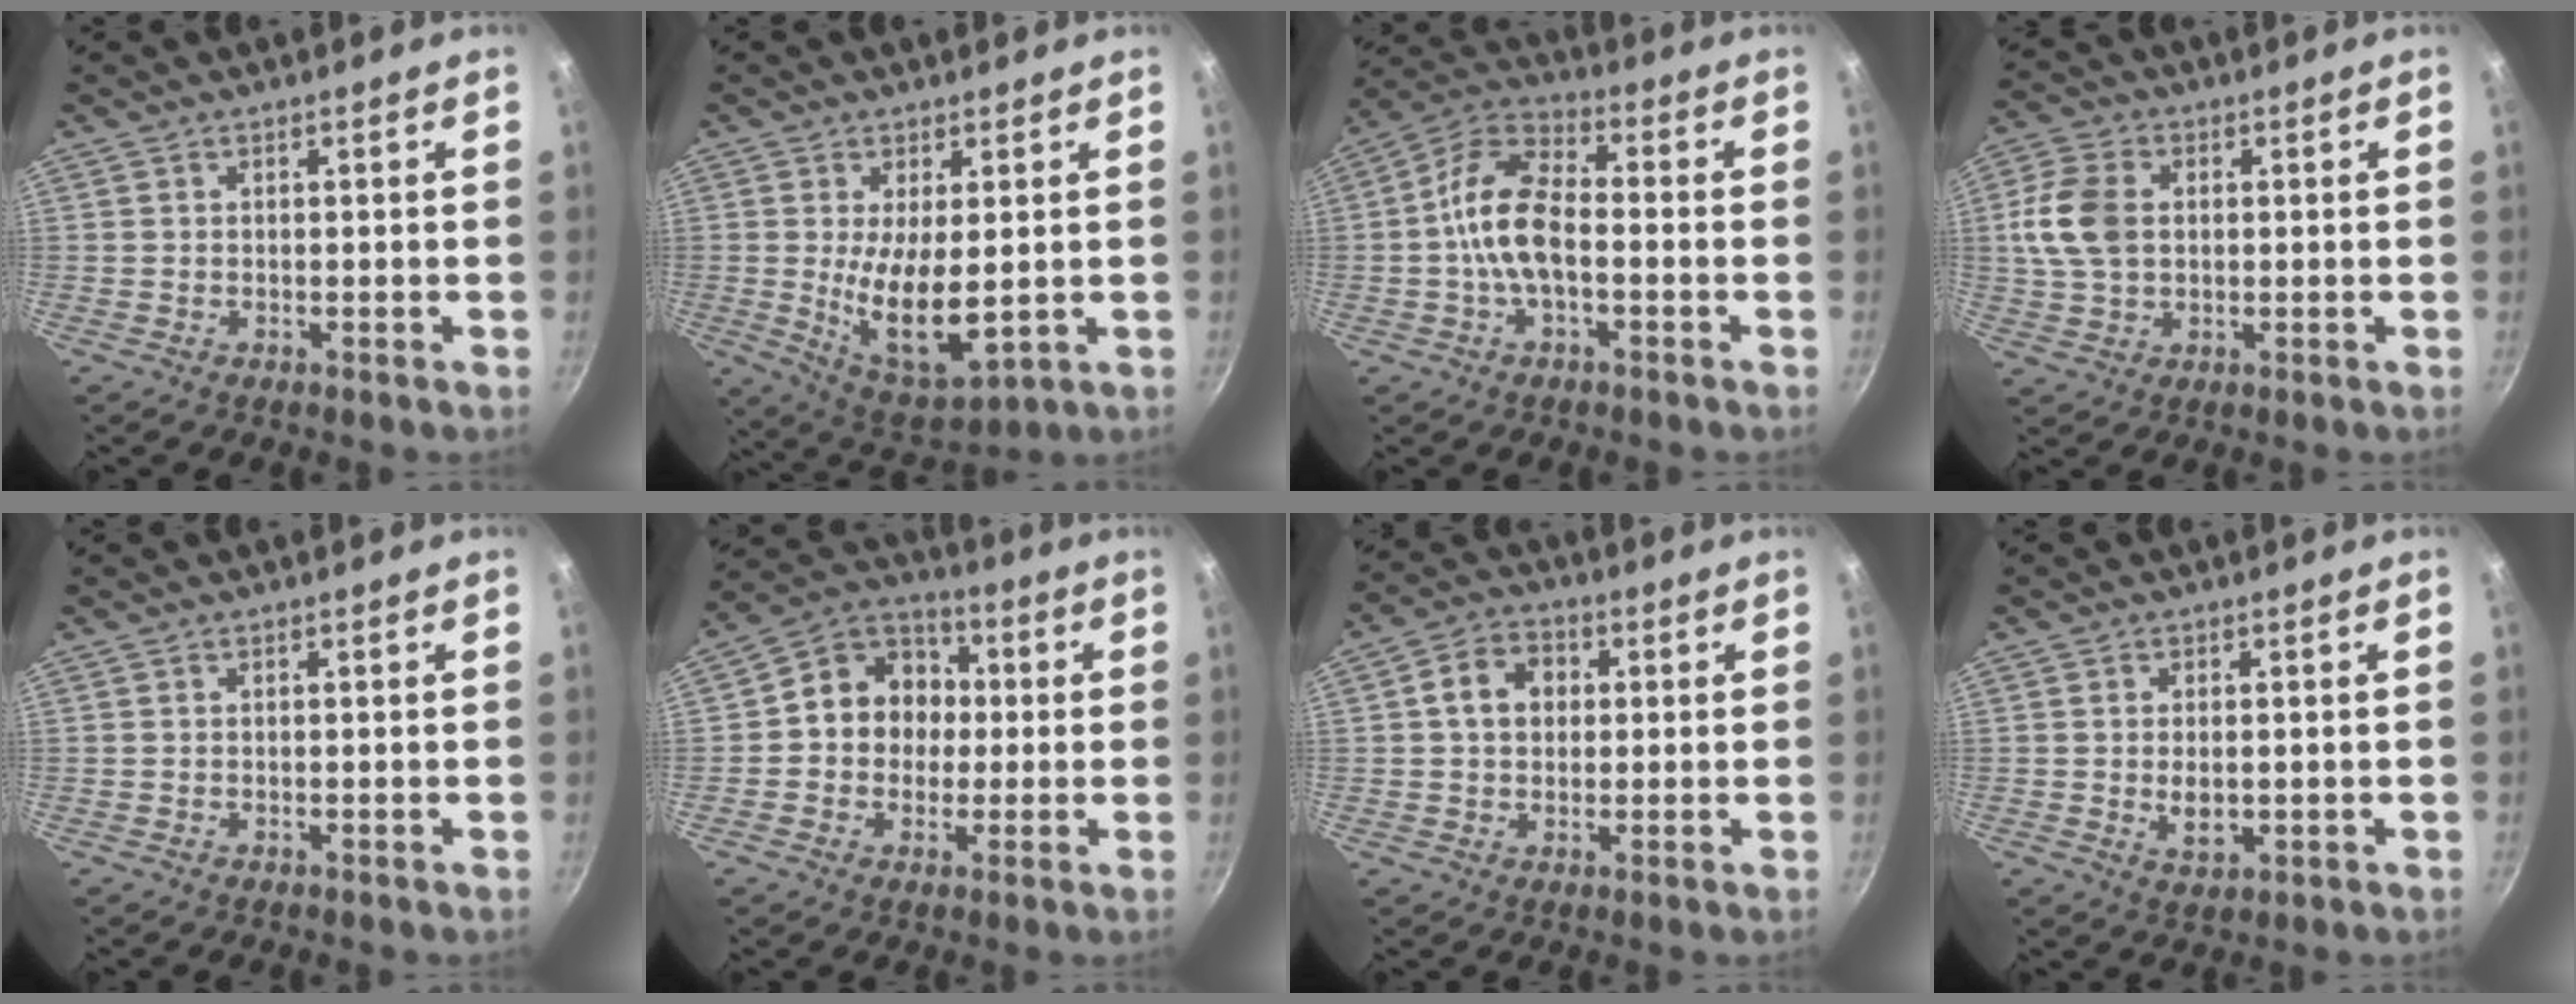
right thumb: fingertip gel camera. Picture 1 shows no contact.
{"total": 11.8, "force": [0.0, 4.9, 10.7], "torque": [-0.179, -0.027, 0.018]}
{"total": 11.9, "force": [-1.6, 6.1, 10.1], "torque": [-0.182, 0.041, -0.049]}
{"total": 11.2, "force": [1.1, 7.8, 7.9], "torque": [-0.147, 0.014, 0.012]}
{"total": 0.0}
{"total": 11.9, "force": [0.2, 10.3, 5.8], "torque": [-0.047, 0.028, -0.016]}
{"total": 7.7, "force": [1.3, 6.2, 4.4], "torque": [-0.052, 0.014, 0.011]}
{"total": 4.1, "force": [-0.2, 2.4, 3.3], "torque": [-0.058, -0.008, 0.001]}